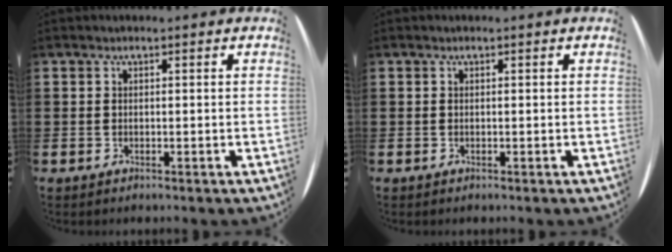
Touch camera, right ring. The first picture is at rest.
{"total": 0.0}